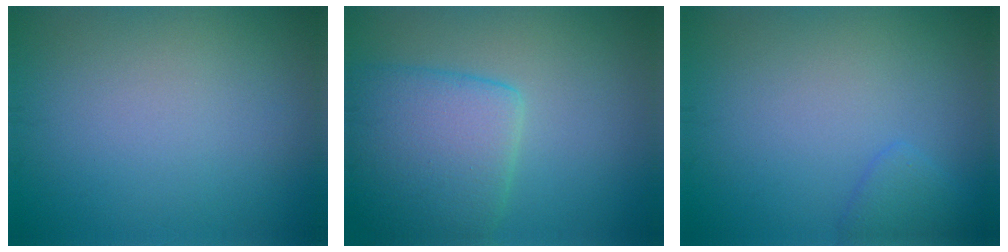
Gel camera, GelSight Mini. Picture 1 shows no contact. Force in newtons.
{"total": 6.8, "press": 6.8, "slide": 0.2}
{"total": 1.5, "press": 1.5, "slide": 0.1}